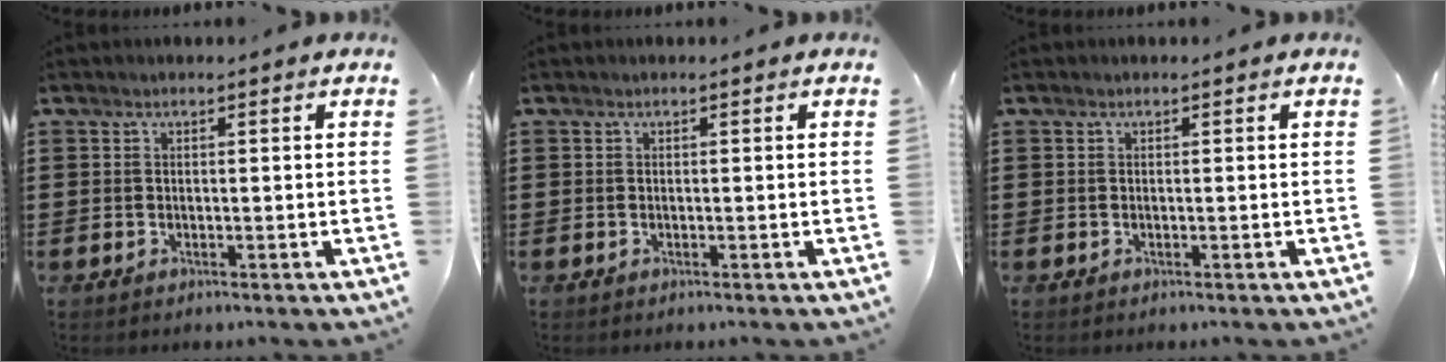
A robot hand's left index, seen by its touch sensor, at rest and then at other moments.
{"total": 0.0}
{"total": 0.0}